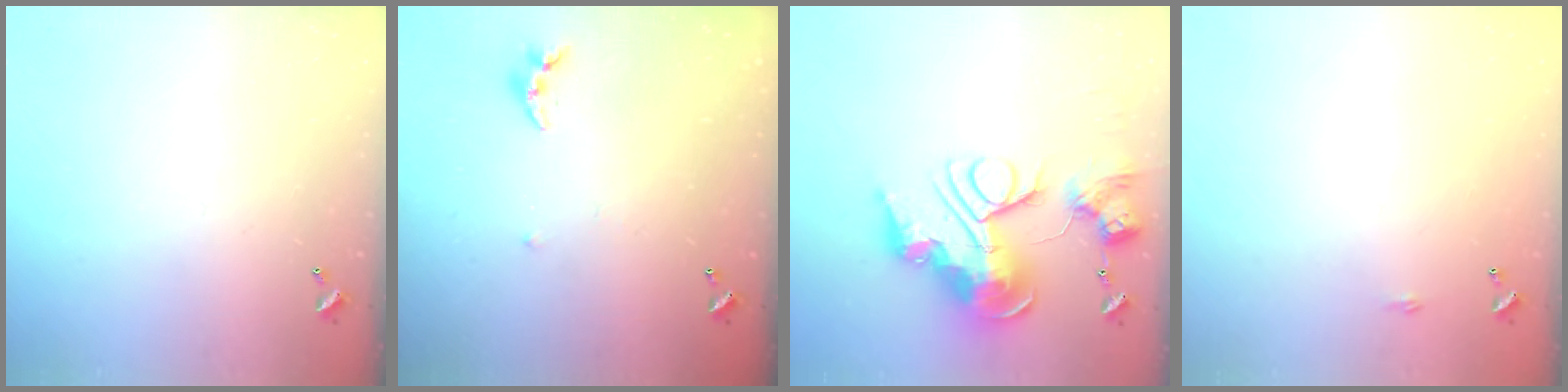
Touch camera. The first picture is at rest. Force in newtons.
{"total": 4.3, "press": 4.3, "slide": 0.4}
{"total": 0.9, "press": 0.9, "slide": 0.0}
{"total": 2.2, "press": 2.1, "slide": 0.4}